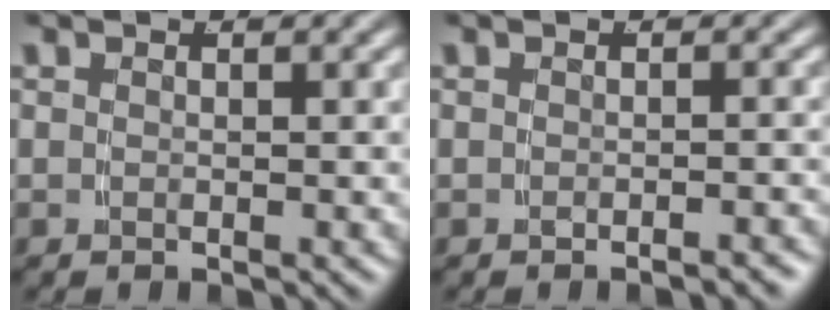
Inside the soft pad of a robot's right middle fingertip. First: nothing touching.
{"total": 1.4, "force": [-1.3, -0.3, 0.3], "torque": [-0.006, 0.004, -0.020]}